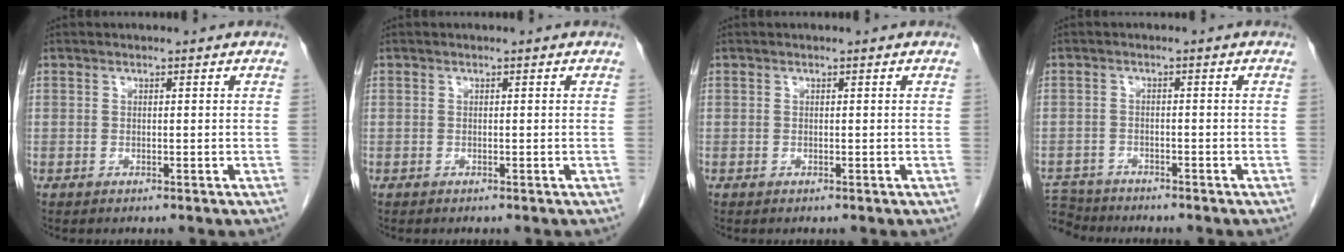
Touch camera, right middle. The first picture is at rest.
{"total": 0.0}
{"total": 0.0}
{"total": 6.1, "force": [-5.8, 1.8, 0.3], "torque": [-0.011, -0.001, -0.104]}